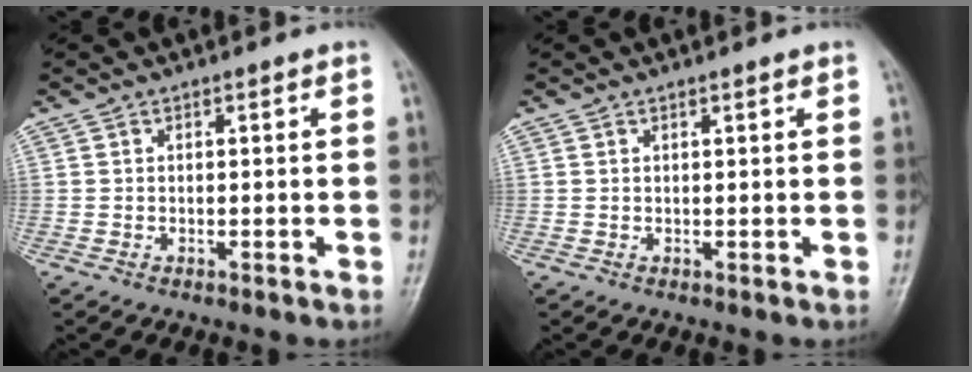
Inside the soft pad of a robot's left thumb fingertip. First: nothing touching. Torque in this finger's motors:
{"motor_torque": [-0.13, -0.08, -0.01, 0.00, -0.01]}